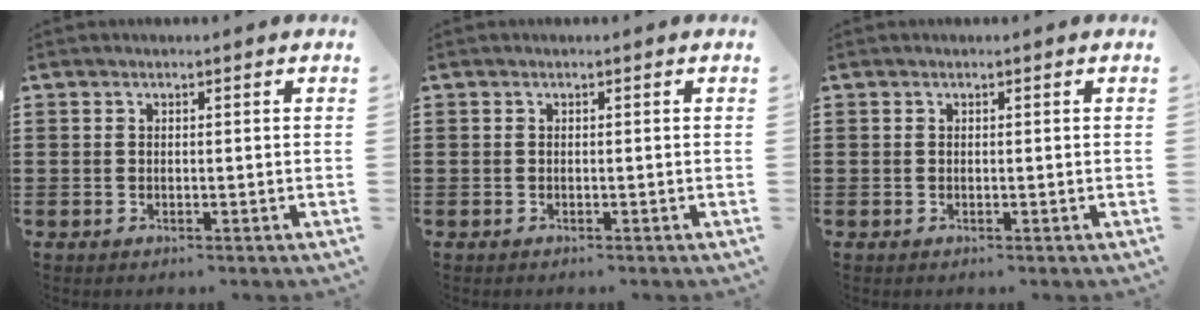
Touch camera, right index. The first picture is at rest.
{"total": 0.0}
{"total": 0.0}